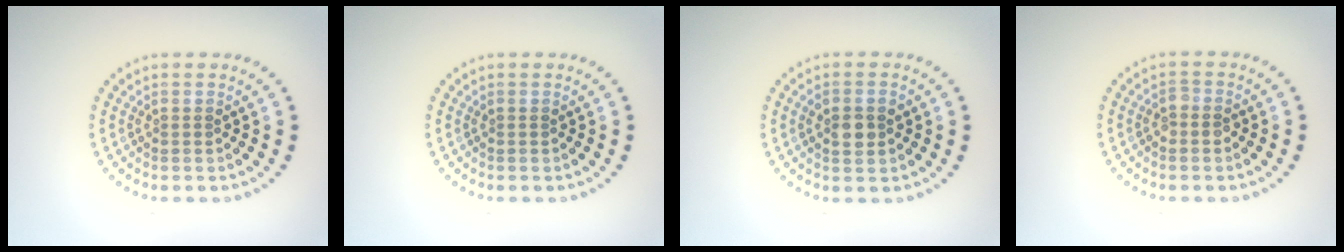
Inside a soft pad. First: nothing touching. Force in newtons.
{"total": 0.0}
{"total": 2.5, "press": 2.5, "slide": 0.2}
{"total": 1.0, "press": 1.0, "slide": 0.4}